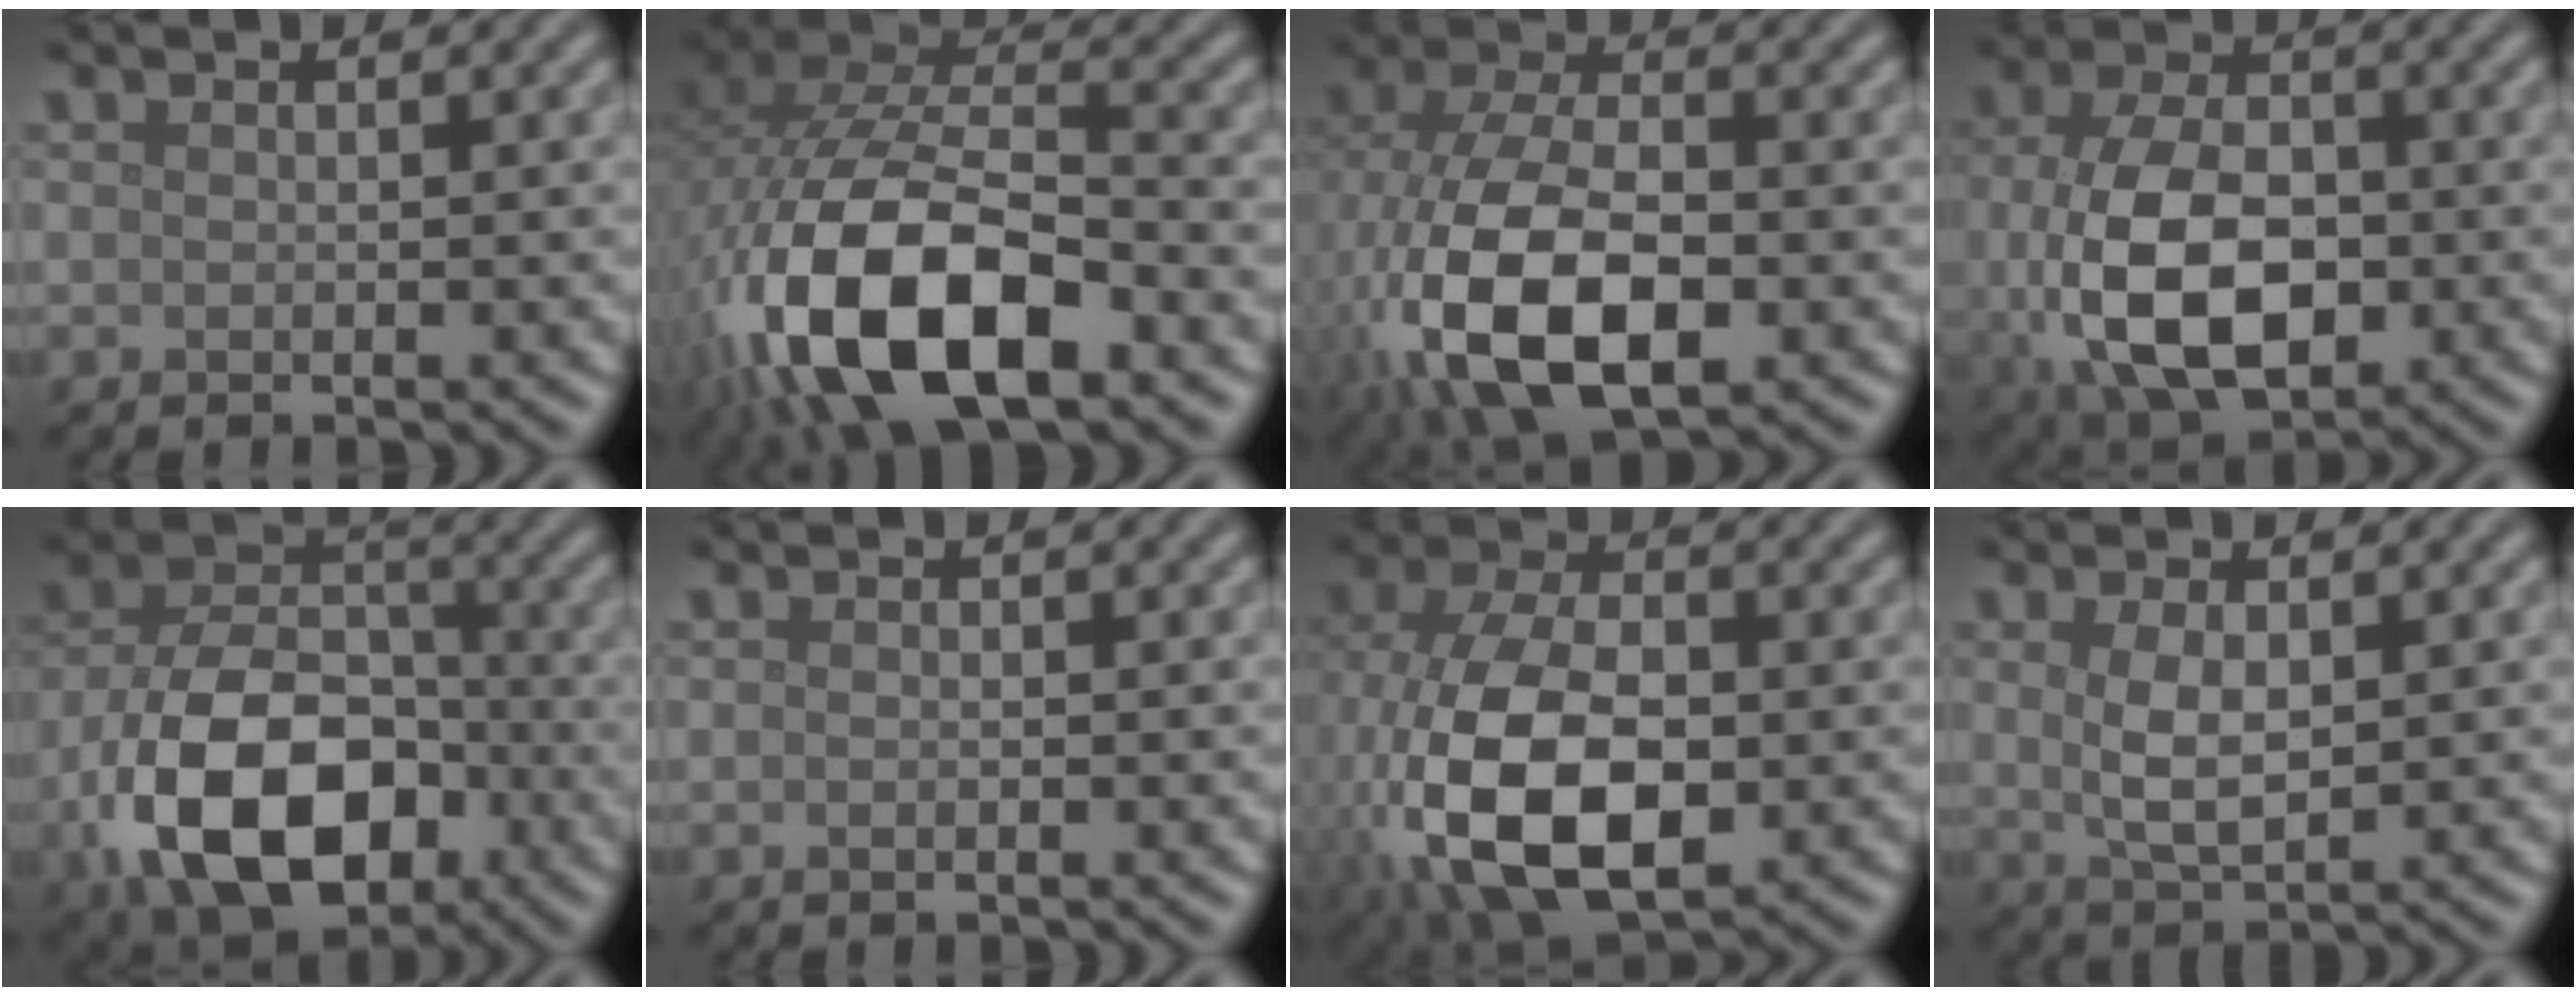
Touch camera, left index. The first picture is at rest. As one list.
[{"total": 15.0, "force": [-6.4, 7.3, 11.5], "torque": [-0.236, -0.017, -0.121]}, {"total": 13.6, "force": [-4.0, 7.5, 10.6], "torque": [-0.234, -0.024, -0.065]}, {"total": 10.5, "force": [-1.3, 6.5, 8.1], "torque": [-0.172, -0.023, -0.013]}, {"total": 12.7, "force": [-4.7, 8.0, 8.6], "torque": [-0.174, -0.018, -0.083]}, {"total": 0.5, "force": [-0.2, 0.2, 0.4], "torque": [-0.010, -0.003, -0.003]}, {"total": 13.4, "force": [-3.1, 7.7, 10.5], "torque": [-0.241, -0.026, -0.053]}, {"total": 3.3, "force": [0.6, 1.5, 2.9], "torque": [-0.065, -0.003, 0.015]}]